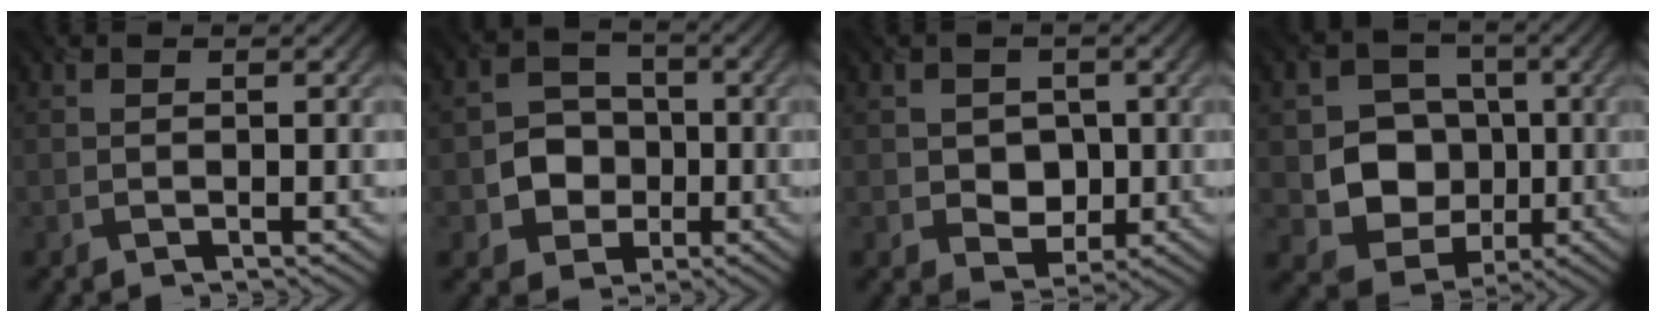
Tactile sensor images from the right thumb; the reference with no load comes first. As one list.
[{"total": 5.8, "force": [-1.0, 5.2, 2.5], "torque": [-0.043, -0.001, -0.037]}, {"total": 4.1, "force": [0.0, 3.6, 2.1], "torque": [-0.043, -0.006, -0.004]}, {"total": 9.0, "force": [-0.6, 7.9, 4.3], "torque": [-0.091, -0.013, -0.026]}]